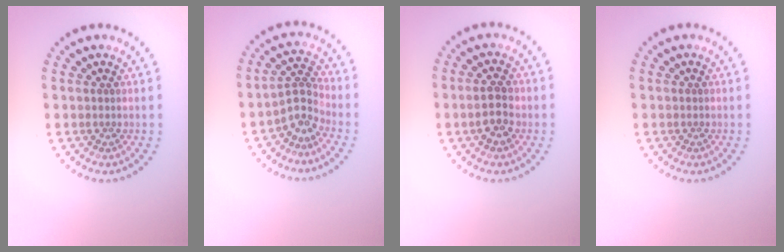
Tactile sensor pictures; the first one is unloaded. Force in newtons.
{"total": 2.6, "press": 1.8, "slide": 1.9}
{"total": 2.6, "press": 2.6, "slide": 0.3}
{"total": 0.0}